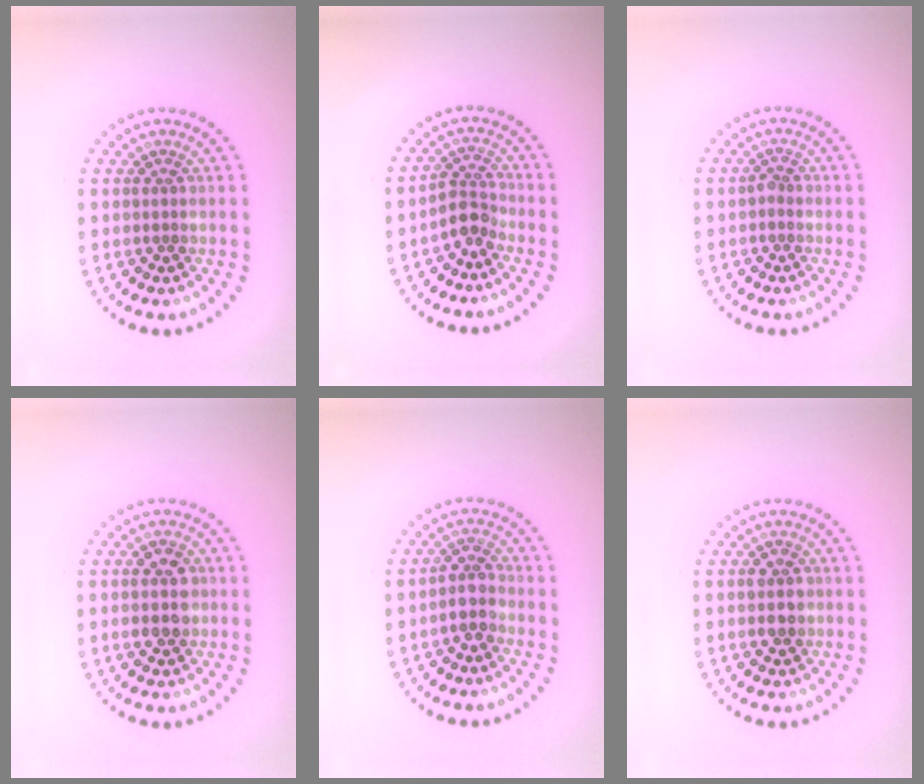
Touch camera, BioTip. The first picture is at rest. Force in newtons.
{"total": 2.3, "press": 1.8, "slide": 1.4}
{"total": 0.6, "press": 0.5, "slide": 0.4}
{"total": 3.5, "press": 3.5, "slide": 0.1}
{"total": 2.4, "press": 2.0, "slide": 1.2}
{"total": 2.0, "press": 1.9, "slide": 0.3}